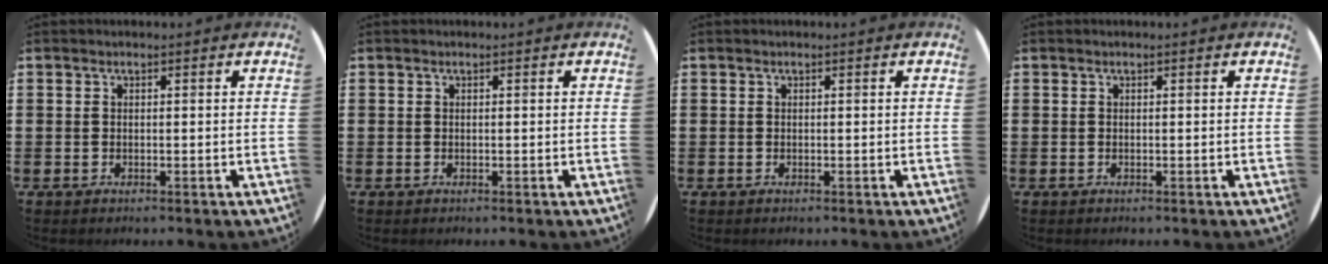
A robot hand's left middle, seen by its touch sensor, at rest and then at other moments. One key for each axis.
{"total": 0.0}
{"total": 0.0}
{"total": 0.0}